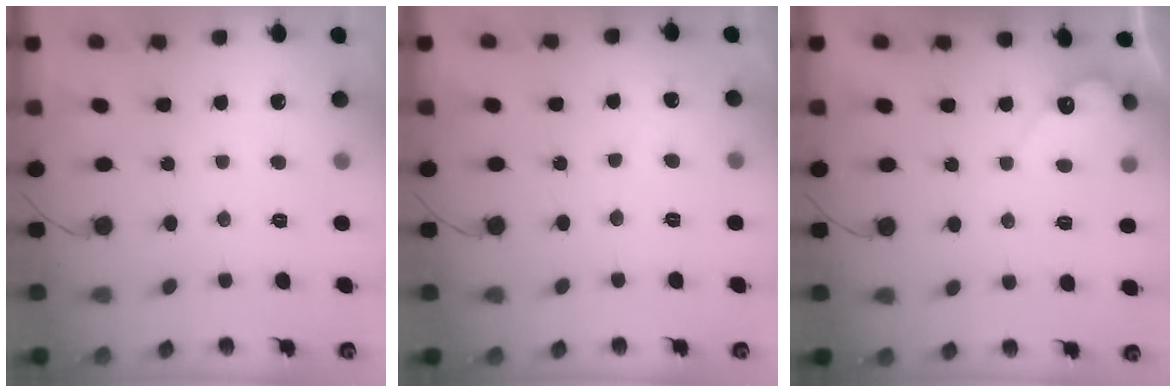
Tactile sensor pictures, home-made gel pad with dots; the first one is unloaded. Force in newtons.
{"total": 1.9, "press": 1.9, "slide": 0.2}
{"total": 4.7, "press": 4.7, "slide": 0.1}